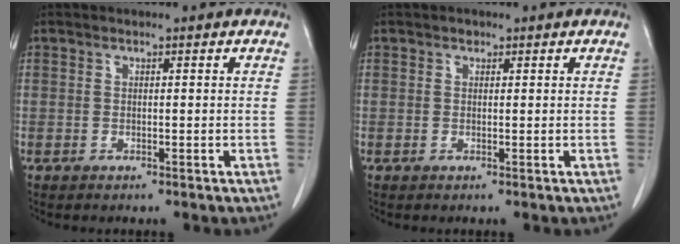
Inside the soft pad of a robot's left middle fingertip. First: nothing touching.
{"total": 0.5, "force": [0.4, 0.4, 0.1], "torque": [-0.002, -0.001, 0.004]}